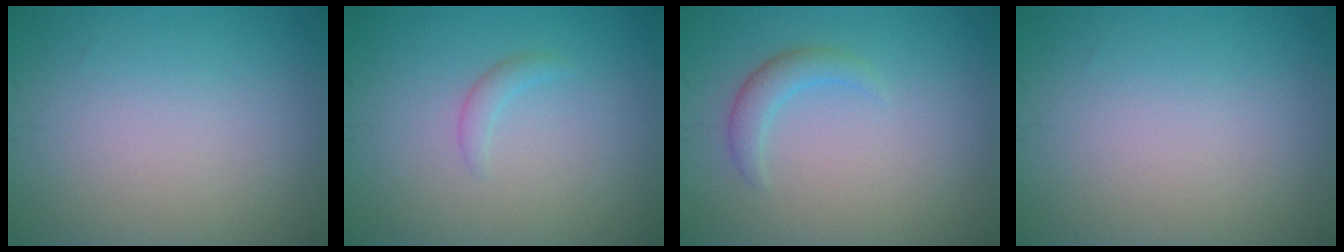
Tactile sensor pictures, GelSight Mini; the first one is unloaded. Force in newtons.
{"total": 1.0, "press": 1.0, "slide": 0.1}
{"total": 1.9, "press": 1.9, "slide": 0.1}
{"total": 0.0}